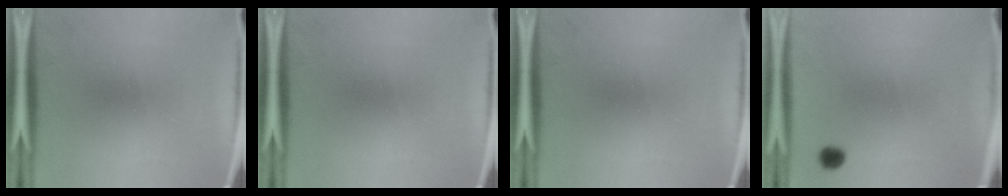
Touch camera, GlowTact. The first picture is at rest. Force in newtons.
{"total": 0.0}
{"total": 0.0}
{"total": 2.3}